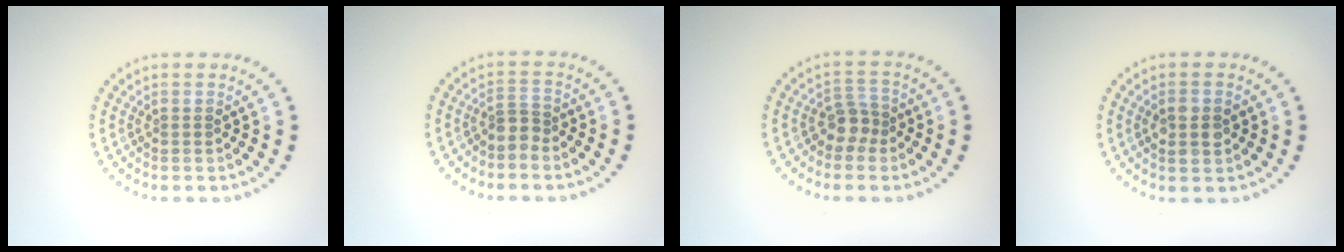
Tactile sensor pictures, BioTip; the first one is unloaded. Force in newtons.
{"total": 1.5, "press": 1.0, "slide": 1.1}
{"total": 2.1, "press": 1.7, "slide": 1.3}
{"total": 2.3, "press": 2.3, "slide": 0.2}